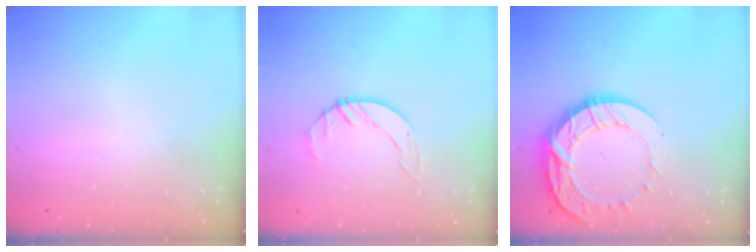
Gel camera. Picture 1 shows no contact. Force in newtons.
{"total": 3.4, "press": 3.3, "slide": 0.5}
{"total": 15.6, "press": 15.6, "slide": 1.2}